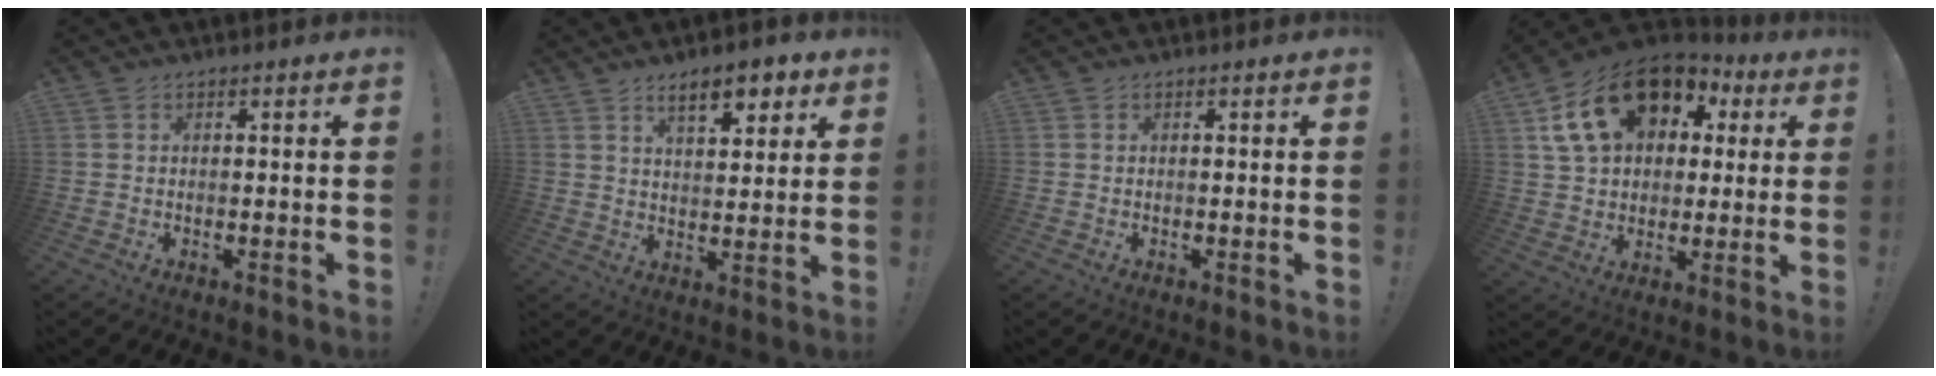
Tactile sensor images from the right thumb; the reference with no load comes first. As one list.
[{"total": 9.1, "force": [5.6, 3.3, 6.4], "torque": [-0.090, -0.021, 0.094]}, {"total": 0.0}, {"total": 19.8, "force": [8.4, 13.4, 11.8], "torque": [-0.184, -0.022, 0.161]}]